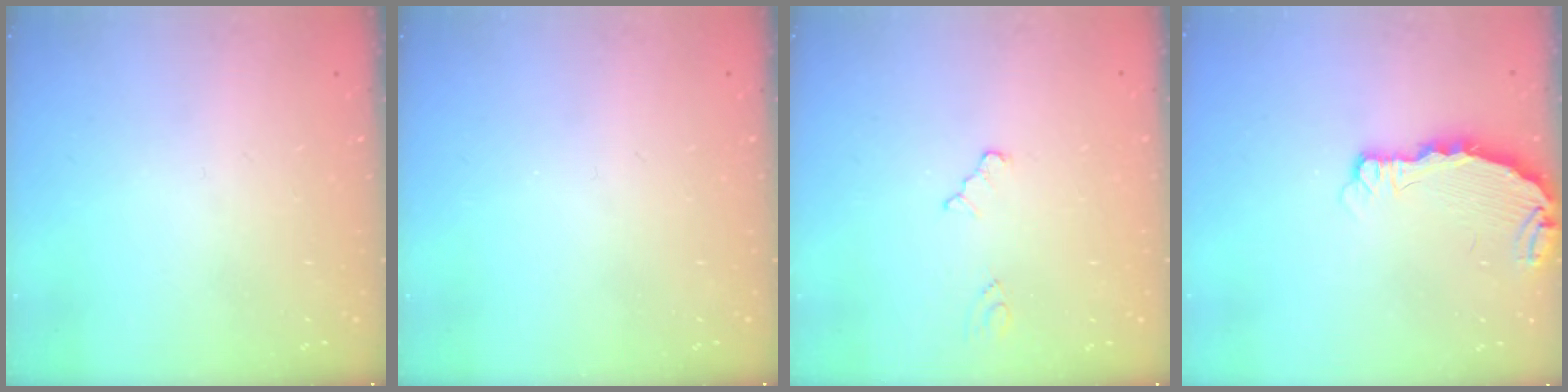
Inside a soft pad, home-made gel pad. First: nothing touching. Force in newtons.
{"total": 0.0}
{"total": 3.5, "press": 3.5, "slide": 0.3}
{"total": 3.9, "press": 3.9, "slide": 0.5}